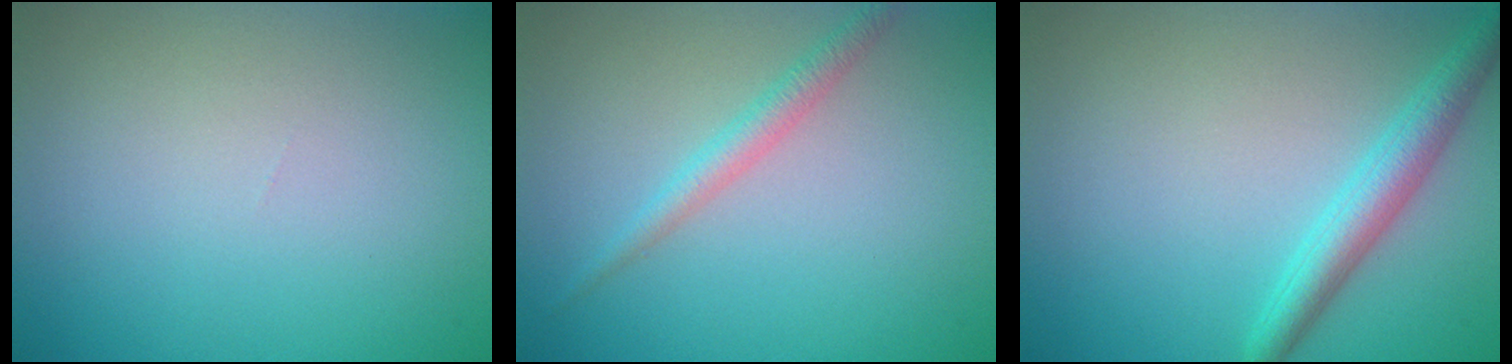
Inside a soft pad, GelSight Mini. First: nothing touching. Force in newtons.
{"total": 1.8, "press": 1.8, "slide": 0.0}
{"total": 3.4, "press": 3.4, "slide": 0.1}